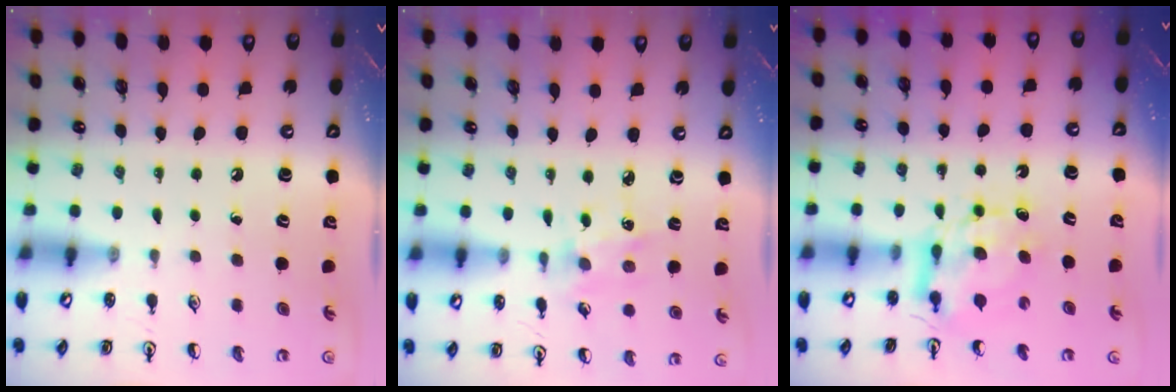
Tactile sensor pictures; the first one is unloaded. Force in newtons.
{"total": 2.0, "press": 2.0, "slide": 0.4}
{"total": 7.7, "press": 7.6, "slide": 0.6}